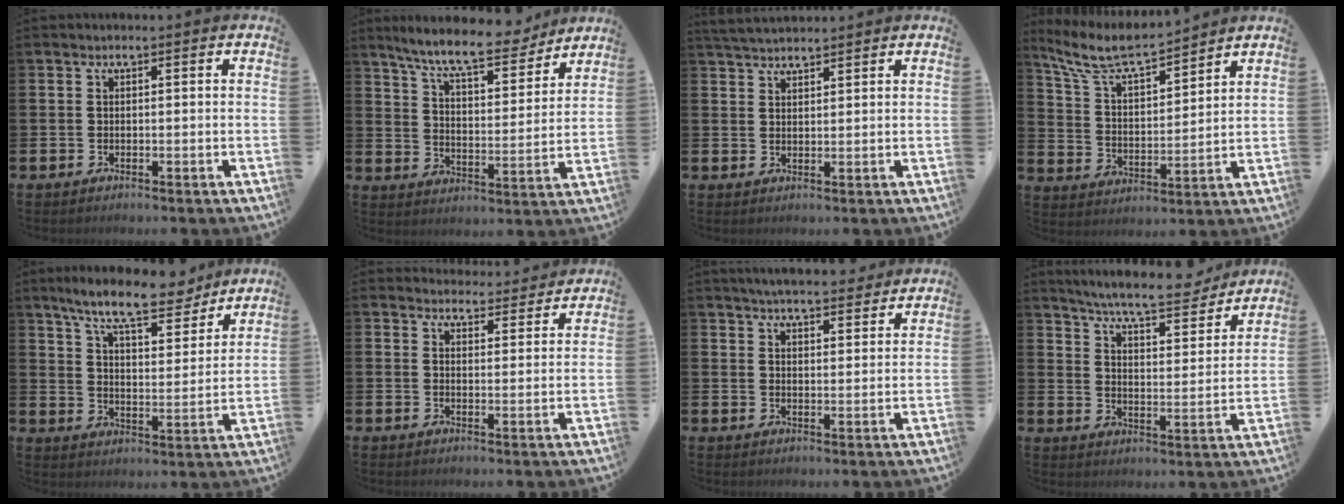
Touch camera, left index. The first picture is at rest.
{"total": 9.7, "force": [8.7, 1.6, 3.9], "torque": [-0.098, -0.052, 0.151]}
{"total": 3.6, "force": [3.5, 0.5, 0.7], "torque": [-0.021, -0.011, 0.065]}
{"total": 8.3, "force": [7.6, 1.3, 3.1], "torque": [-0.097, -0.042, 0.135]}
{"total": 10.6, "force": [9.2, 2.1, 4.8], "torque": [-0.115, -0.044, 0.162]}
{"total": 3.9, "force": [3.8, 0.8, -0.1], "torque": [0.001, -0.026, 0.067]}
{"total": 5.1, "force": [5.0, 0.5, 0.7], "torque": [-0.018, -0.027, 0.088]}
{"total": 7.8, "force": [7.3, 0.6, 2.6], "torque": [-0.067, -0.050, 0.124]}